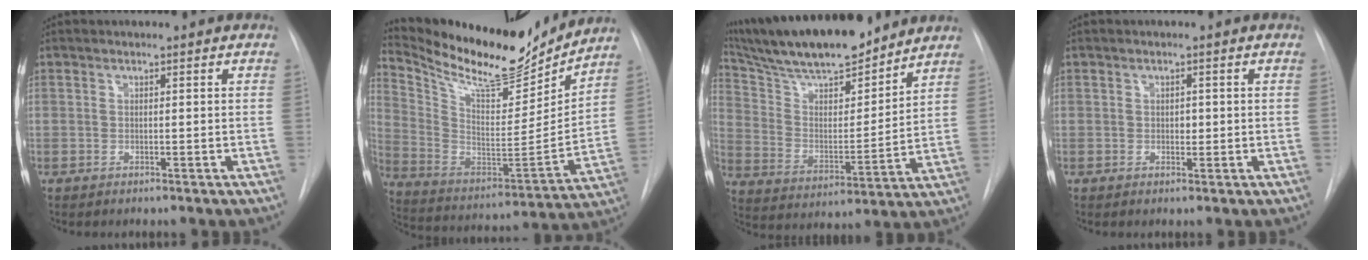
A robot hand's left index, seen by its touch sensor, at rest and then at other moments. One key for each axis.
{"total": 20.2, "fx": 18.4, "fy": 4.2, "fz": 7.3, "tx": -0.145, "ty": -0.035, "tz": 0.303}
{"total": 20.5, "fx": 17.8, "fy": 3.2, "fz": 9.5, "tx": -0.173, "ty": 0.006, "tz": 0.302}
{"total": 1.2, "fx": -0.4, "fy": 0.8, "fz": 0.8, "tx": -0.010, "ty": -0.002, "tz": -0.004}